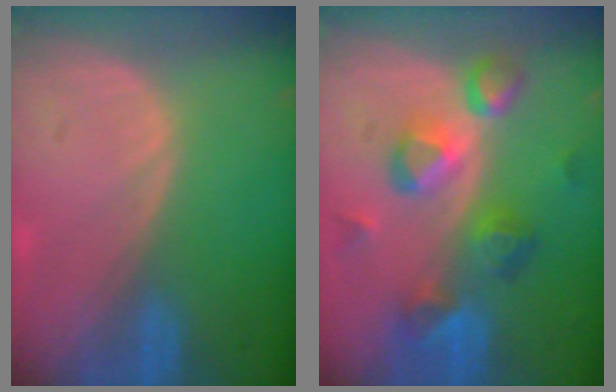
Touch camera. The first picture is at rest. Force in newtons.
{"total": 9.4, "press": 8.1, "slide": 4.6}